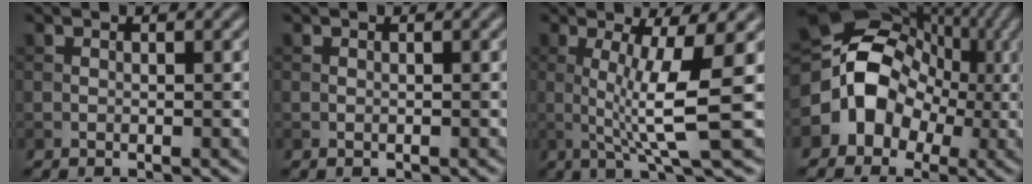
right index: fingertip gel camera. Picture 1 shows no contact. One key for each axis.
{"total": 0.0}
{"total": 6.4, "fx": 0.3, "fy": 1.0, "fz": 6.3, "tx": -0.107, "ty": -0.003, "tz": 0.008}
{"total": 10.5, "fx": -1.2, "fy": 8.9, "fz": 5.4, "tx": -0.076, "ty": 0.009, "tz": -0.047}